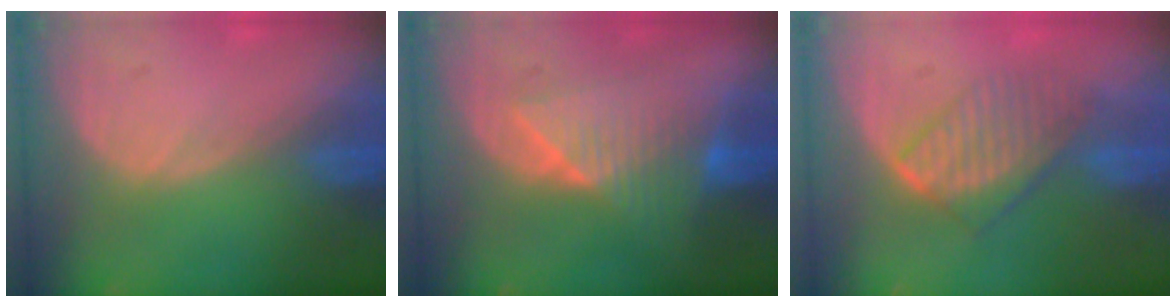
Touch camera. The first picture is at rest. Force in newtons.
{"total": 7.4, "press": 7.2, "slide": 1.6}
{"total": 6.6, "press": 6.4, "slide": 1.8}